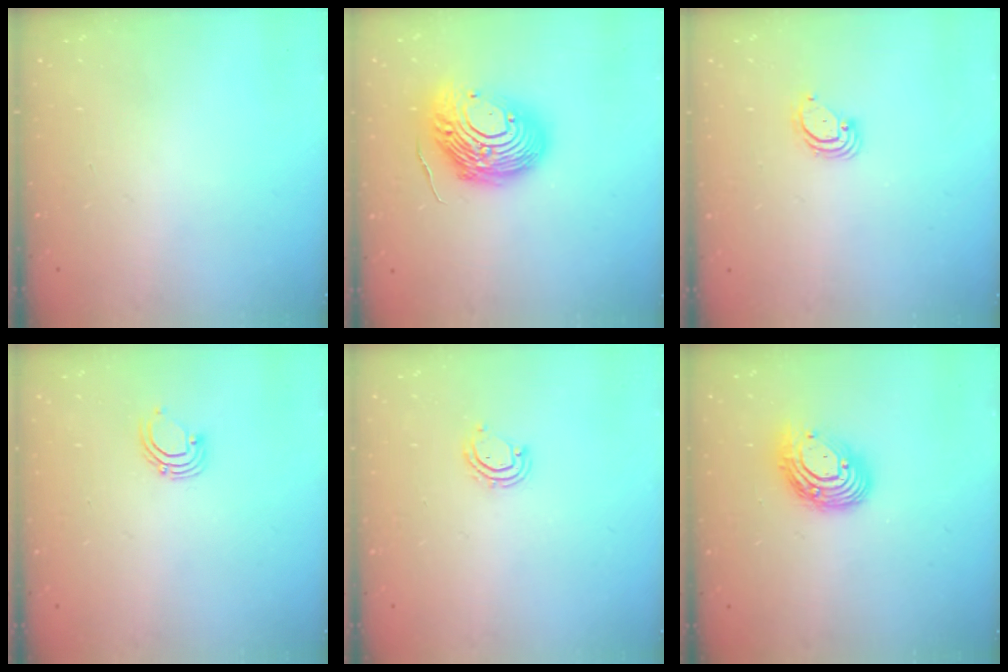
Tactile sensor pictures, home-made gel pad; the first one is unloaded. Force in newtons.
{"total": 16.8, "press": 16.7, "slide": 1.9}
{"total": 3.9, "press": 3.9, "slide": 0.2}
{"total": 3.4, "press": 3.4, "slide": 0.3}
{"total": 5.0, "press": 5.0, "slide": 0.3}
{"total": 11.8, "press": 11.8, "slide": 1.0}